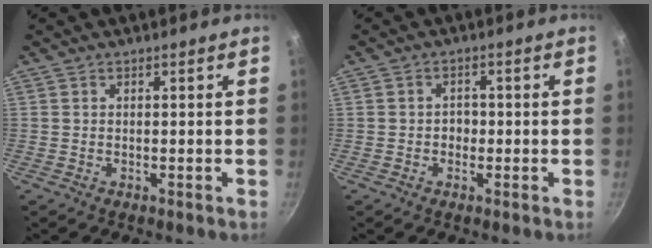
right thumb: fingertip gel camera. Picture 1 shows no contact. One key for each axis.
{"total": 2.1, "fx": -0.6, "fy": 1.7, "fz": 1.0, "tx": 0.000, "ty": 0.008, "tz": -0.012}